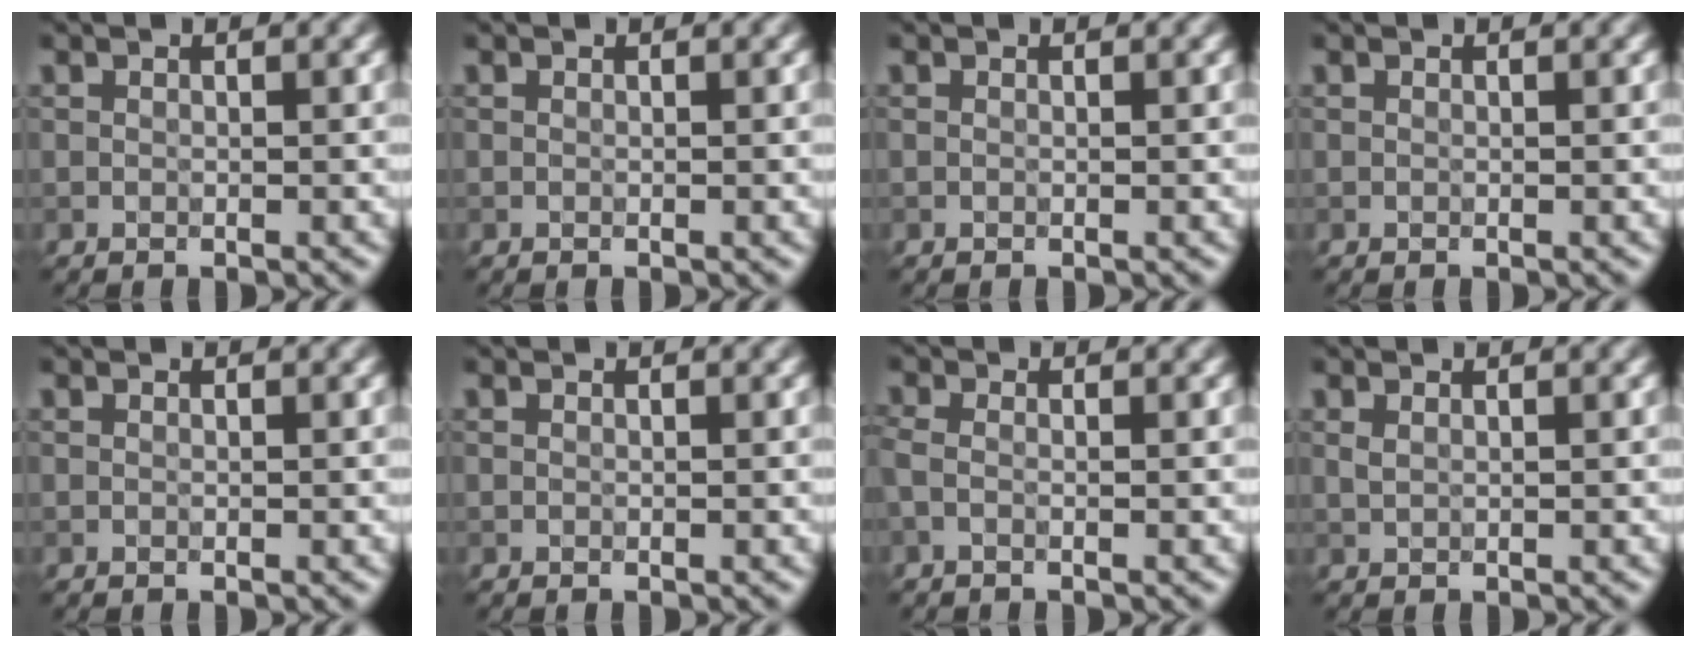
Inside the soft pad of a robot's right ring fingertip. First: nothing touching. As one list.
[{"total": 0.0}, {"total": 0.0}, {"total": 0.0}, {"total": 0.0}, {"total": 0.0}, {"total": 1.5, "force": [-0.4, 0.9, 1.2], "torque": [-0.024, -0.001, -0.015]}, {"total": 0.6, "force": [0.5, 0.2, 0.3], "torque": [-0.009, 0.004, 0.010]}]